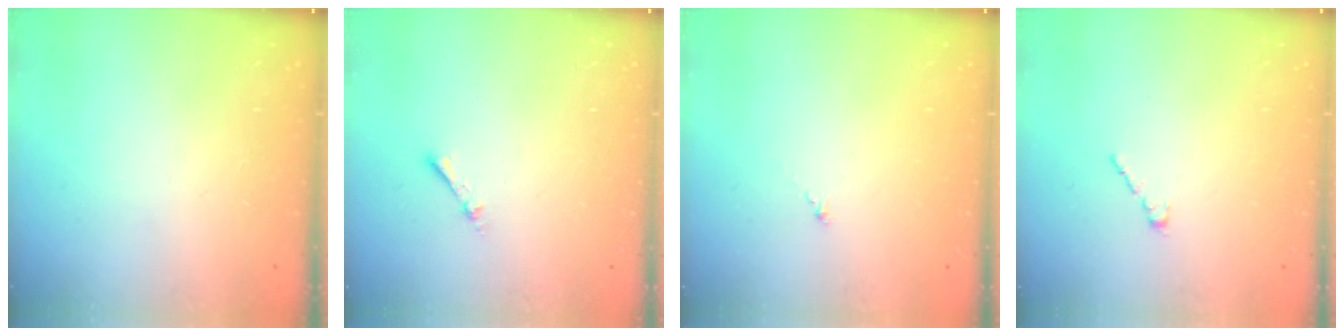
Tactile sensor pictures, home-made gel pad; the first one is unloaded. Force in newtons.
{"total": 1.9, "press": 1.9, "slide": 0.3}
{"total": 0.0}
{"total": 1.7, "press": 1.7, "slide": 0.5}